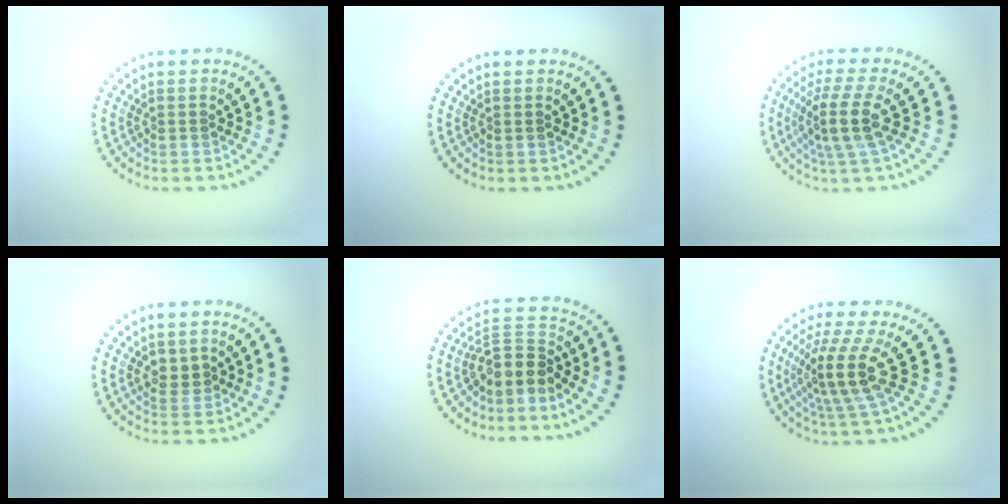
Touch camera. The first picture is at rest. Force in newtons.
{"total": 0.0}
{"total": 4.2, "press": 3.3, "slide": 2.6}
{"total": 1.9, "press": 1.8, "slide": 0.6}
{"total": 3.5, "press": 2.5, "slide": 2.3}
{"total": 4.8, "press": 3.6, "slide": 3.2}